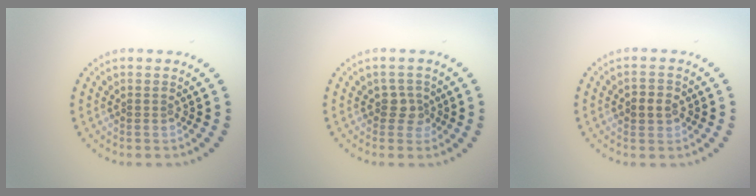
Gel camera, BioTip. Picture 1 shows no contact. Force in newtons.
{"total": 1.7, "press": 1.4, "slide": 1.0}
{"total": 2.1, "press": 2.0, "slide": 0.4}